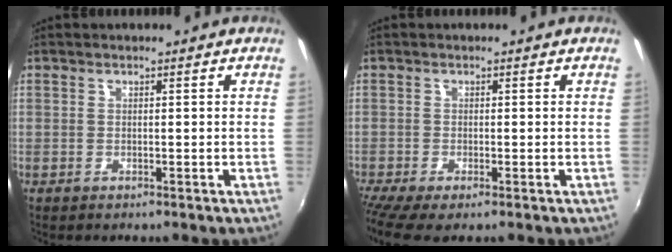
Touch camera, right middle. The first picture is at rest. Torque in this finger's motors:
{"motor_torque": [1.10, -1.04, 0.29, 0.12]}